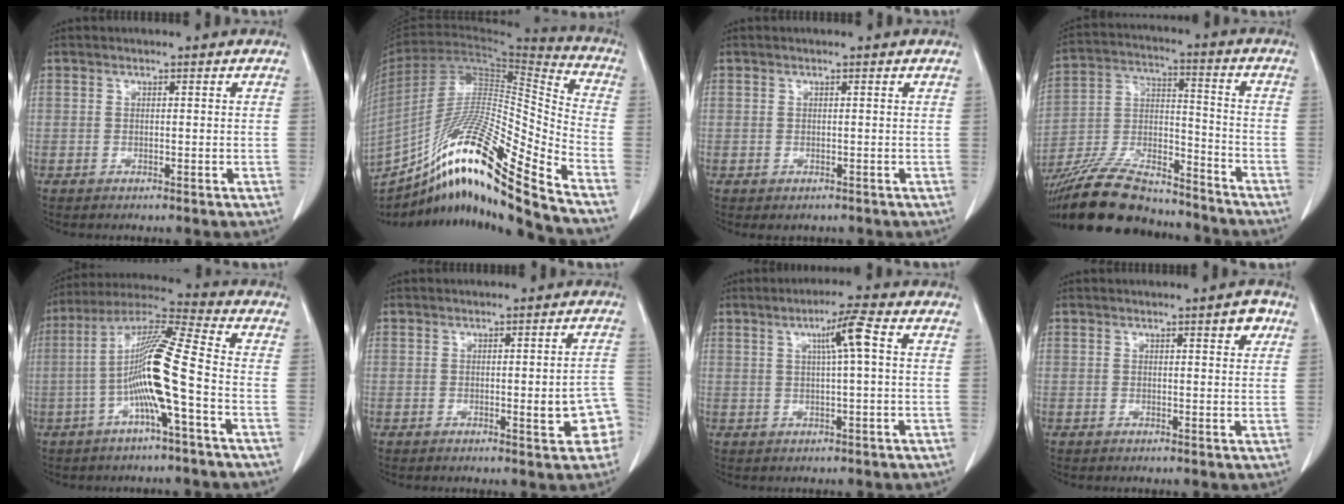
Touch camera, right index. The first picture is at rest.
{"total": 24.2, "force": [-17.5, -0.7, 16.7], "torque": [-0.300, -0.011, -0.319]}
{"total": 0.8, "force": [-0.3, 0.8, 0.1], "torque": [-0.004, 0.005, -0.003]}
{"total": 20.1, "force": [-17.9, 5.0, 7.6], "torque": [-0.171, -0.004, -0.308]}
{"total": 12.3, "force": [-3.0, -0.6, 11.9], "torque": [-0.230, 0.013, -0.064]}
{"total": 5.8, "force": [-2.0, 1.2, 5.3], "torque": [-0.053, 0.010, -0.022]}
{"total": 5.1, "force": [1.3, -0.4, 4.9], "torque": [-0.083, 0.006, 0.021]}
{"total": 2.6, "force": [1.4, 0.6, 2.1], "torque": [-0.025, 0.000, 0.016]}